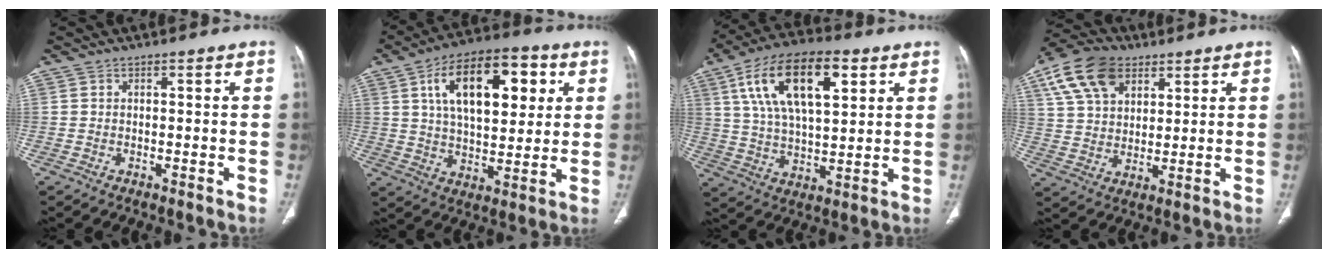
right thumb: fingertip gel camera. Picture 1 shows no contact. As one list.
[{"total": 20.0, "force": [6.5, 10.2, 15.9], "torque": [-0.221, -0.002, 0.103]}, {"total": 19.5, "force": [7.5, 8.9, 15.7], "torque": [-0.265, -0.003, 0.132]}, {"total": 14.1, "force": [6.9, 9.0, 8.4], "torque": [-0.150, -0.006, 0.129]}]